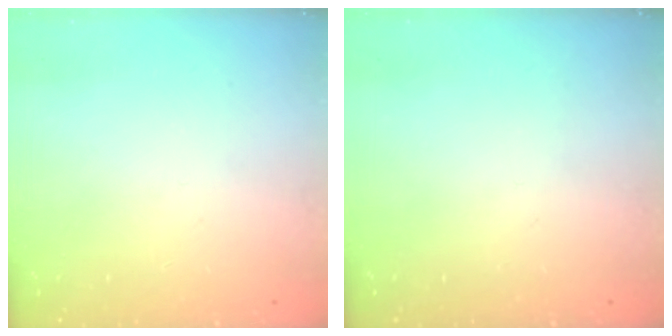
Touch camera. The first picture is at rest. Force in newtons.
{"total": 0.0}